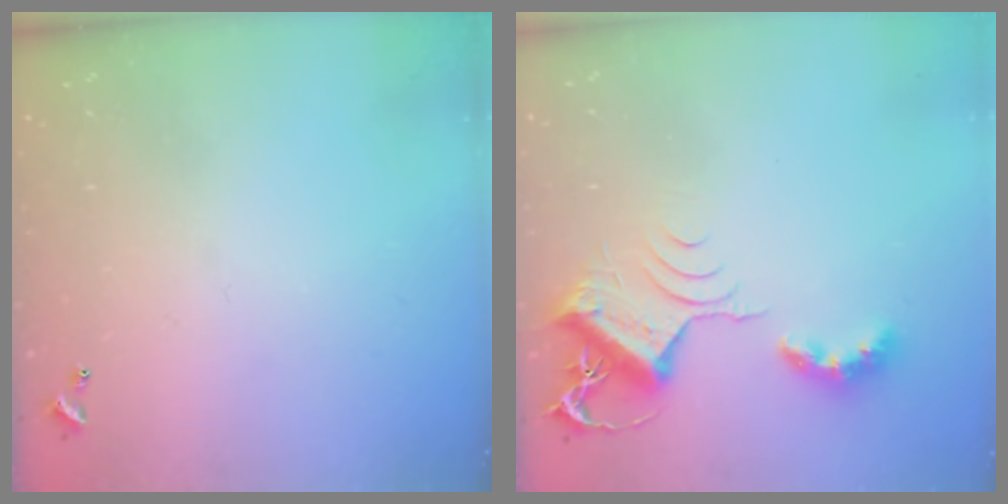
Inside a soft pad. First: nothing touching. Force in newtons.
{"total": 9.7, "press": 9.6, "slide": 1.1}